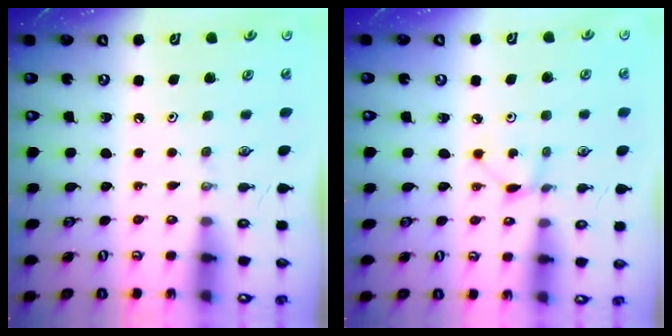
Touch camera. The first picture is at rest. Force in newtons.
{"total": 2.3, "press": 2.3, "slide": 0.2}